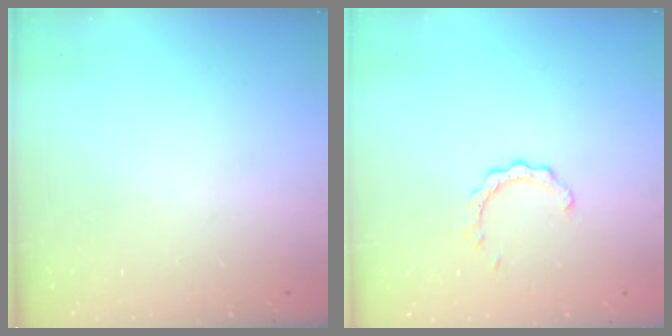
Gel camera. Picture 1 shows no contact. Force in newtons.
{"total": 2.9, "press": 2.8, "slide": 0.4}